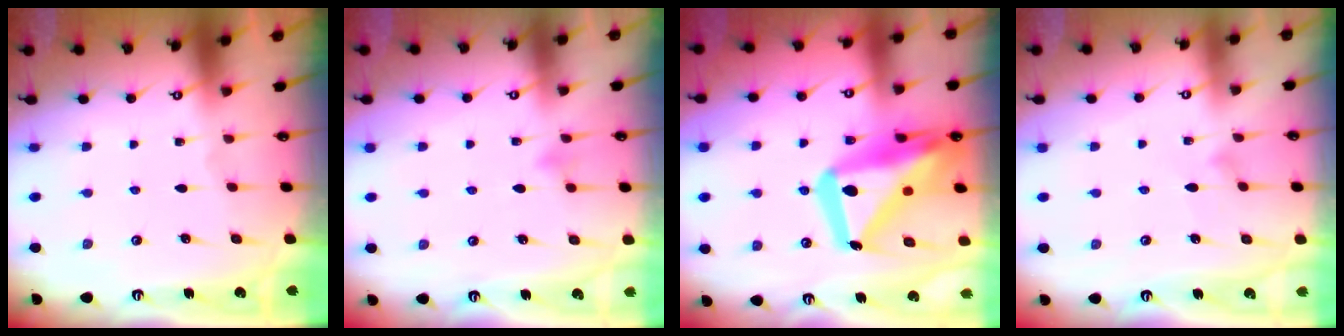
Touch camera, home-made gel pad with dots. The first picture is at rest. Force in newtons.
{"total": 3.7, "press": 3.7, "slide": 0.4}
{"total": 24.0, "press": 23.9, "slide": 2.4}
{"total": 7.5, "press": 7.5, "slide": 0.4}